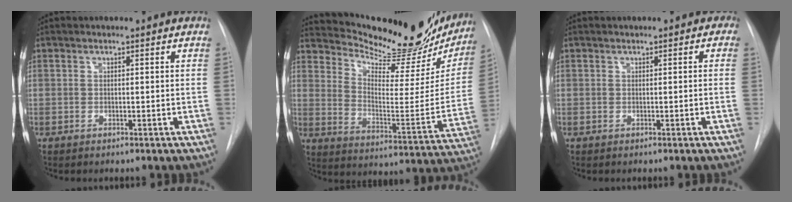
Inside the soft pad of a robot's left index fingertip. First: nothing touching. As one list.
[{"total": 25.6, "force": [22.7, 6.1, 10.2], "torque": [-0.154, -0.068, 0.297]}, {"total": 0.8, "force": [-0.1, 0.6, 0.5], "torque": [0.002, 0.001, -0.007]}]